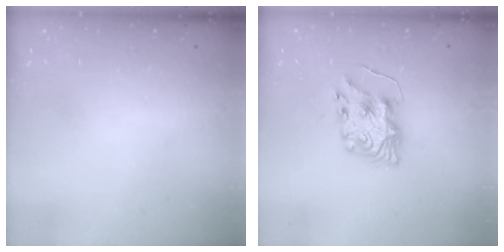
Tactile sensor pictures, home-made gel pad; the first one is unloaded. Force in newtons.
{"total": 8.5, "press": 8.5, "slide": 0.4}